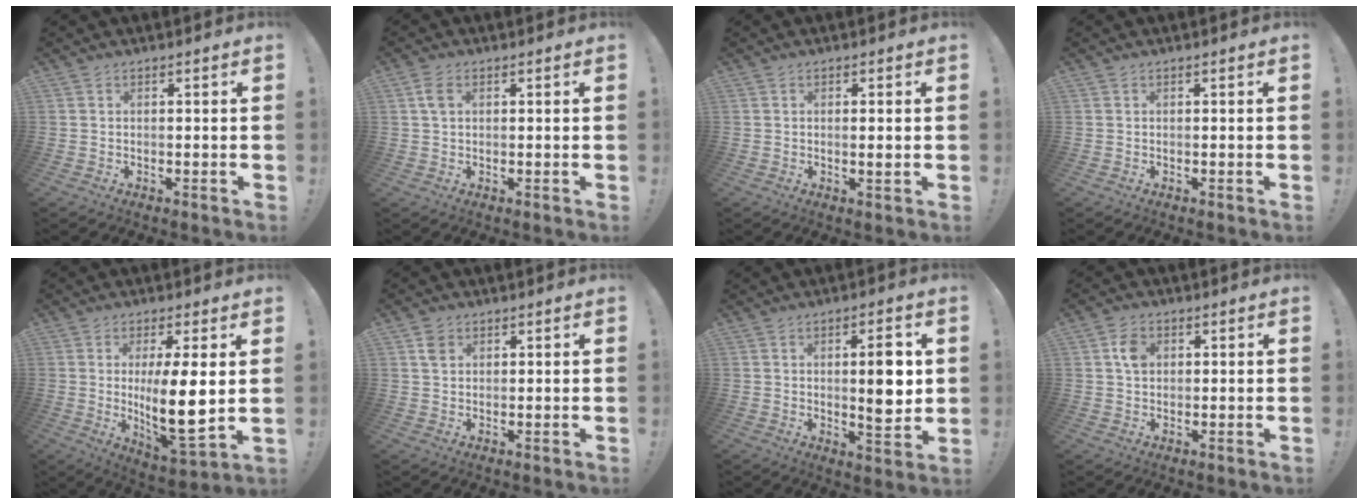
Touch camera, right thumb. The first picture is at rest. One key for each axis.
{"total": 4.0, "fx": 0.6, "fy": 2.3, "fz": 3.3, "tx": -0.073, "ty": 0.009, "tz": 0.012}
{"total": 1.9, "fx": -0.1, "fy": 0.0, "fz": 1.9, "tx": -0.027, "ty": -0.005, "tz": -0.004}
{"total": 0.0}
{"total": 14.1, "fx": 1.1, "fy": 4.0, "fz": 13.5, "tx": -0.217, "ty": -0.026, "tz": 0.016}
{"total": 3.1, "fx": 1.7, "fy": 2.3, "fz": 1.3, "tx": -0.017, "ty": -0.001, "tz": 0.031}
{"total": 8.8, "fx": 1.1, "fy": 2.3, "fz": 8.4, "tx": -0.116, "ty": -0.009, "tz": 0.012}
{"total": 4.5, "fx": 1.1, "fy": 3.4, "fz": 2.7, "tx": -0.033, "ty": 0.000, "tz": 0.017}